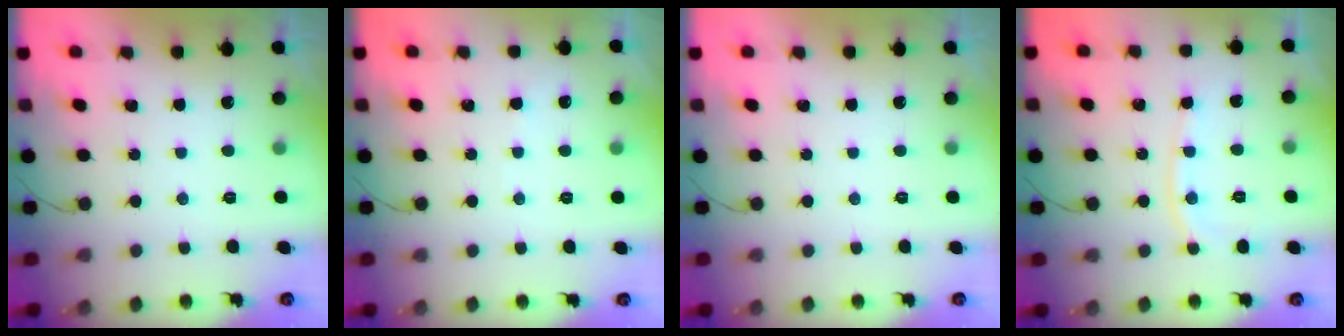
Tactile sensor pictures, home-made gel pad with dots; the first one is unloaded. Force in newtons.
{"total": 2.5, "press": 2.5, "slide": 0.3}
{"total": 0.0}
{"total": 6.7, "press": 6.7, "slide": 0.1}